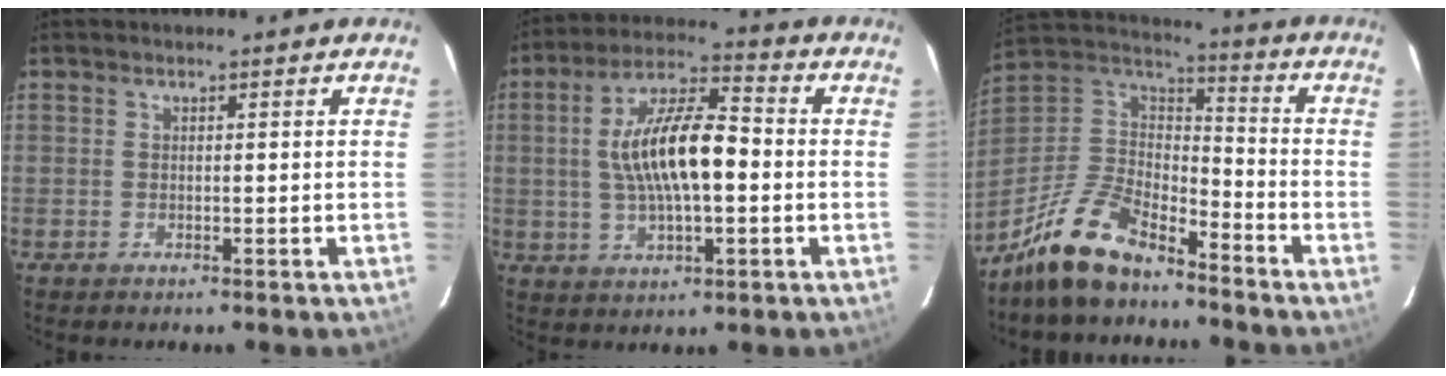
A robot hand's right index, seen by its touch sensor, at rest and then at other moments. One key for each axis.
{"total": 13.6, "fx": -0.3, "fy": 4.8, "fz": 12.8, "tx": -0.240, "ty": 0.015, "tz": -0.006}
{"total": 16.4, "fx": -12.5, "fy": 6.3, "fz": 8.6, "tx": -0.201, "ty": 0.005, "tz": -0.238}